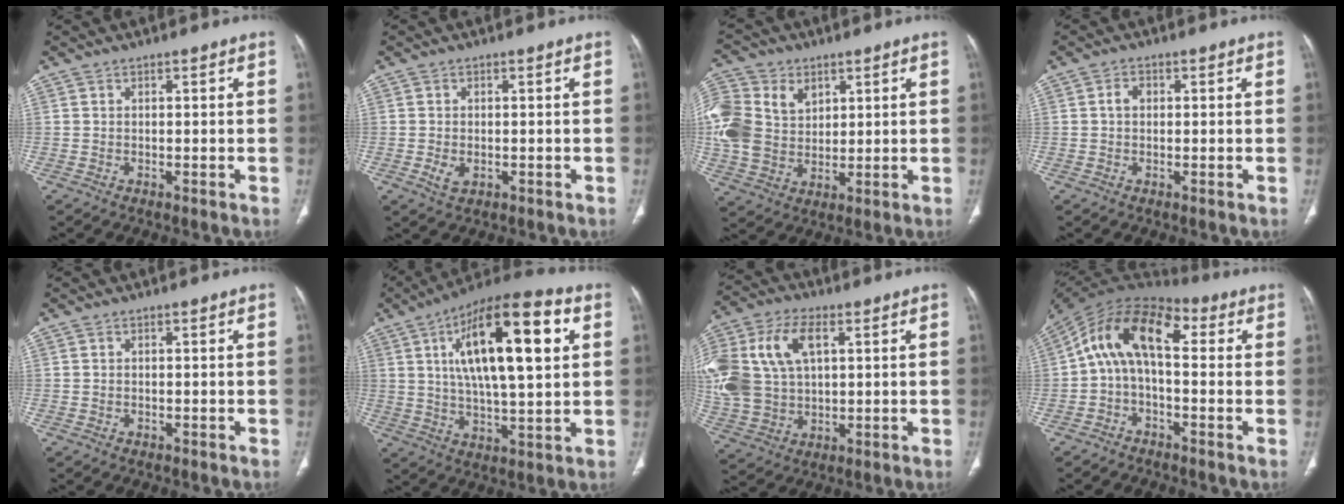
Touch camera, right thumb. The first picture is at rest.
{"total": 2.7, "force": [-0.7, 1.7, 1.9], "torque": [-0.037, -0.002, -0.008]}
{"total": 16.9, "force": [4.5, 13.1, 9.7], "torque": [-0.212, 0.007, 0.089]}
{"total": 2.0, "force": [0.2, 1.5, 1.3], "torque": [-0.020, 0.009, 0.002]}
{"total": 0.0}
{"total": 22.5, "force": [6.3, 7.8, 20.2], "torque": [-0.319, 0.003, 0.095]}
{"total": 22.8, "force": [5.7, 15.1, 16.1], "torque": [-0.389, 0.025, 0.115]}
{"total": 13.4, "force": [1.6, 7.3, 11.1], "torque": [-0.182, 0.049, 0.012]}